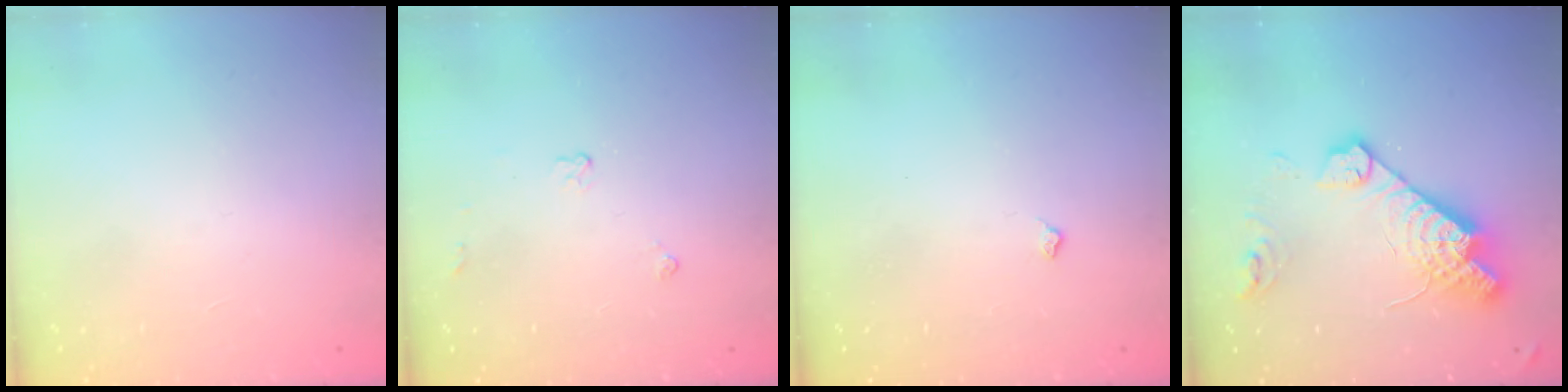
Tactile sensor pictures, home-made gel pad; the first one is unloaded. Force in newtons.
{"total": 3.9, "press": 3.9, "slide": 0.6}
{"total": 2.4, "press": 2.4, "slide": 0.5}
{"total": 17.6, "press": 17.6, "slide": 1.3}